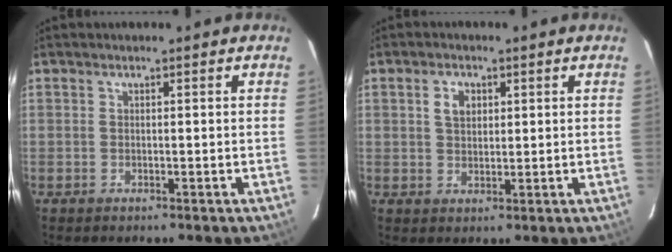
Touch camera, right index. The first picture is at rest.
{"total": 3.6, "force": [1.3, 2.5, 2.3], "torque": [-0.038, 0.009, 0.025]}